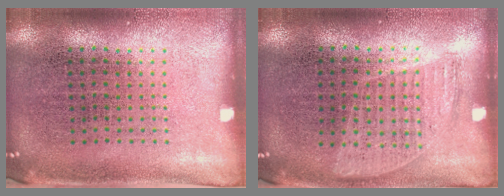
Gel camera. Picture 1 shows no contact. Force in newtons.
{"total": 0.9, "press": 0.8, "slide": 0.4}